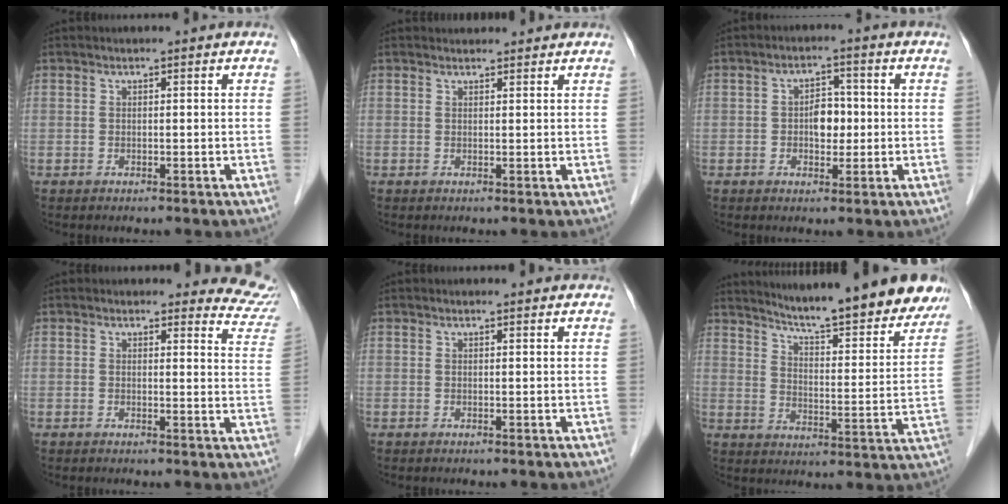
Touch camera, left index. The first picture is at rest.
{"total": 2.6, "force": [2.5, 0.6, 0.2], "torque": [-0.009, 0.019, 0.033]}
{"total": 4.0, "force": [-0.3, 2.5, 3.1], "torque": [-0.052, 0.011, -0.005]}
{"total": 7.9, "force": [7.6, 2.2, -0.3], "torque": [0.049, -0.047, 0.037]}
{"total": 1.9, "force": [1.8, 0.5, 0.4], "torque": [-0.015, 0.007, 0.016]}
{"total": 21.4, "force": [19.0, 2.2, 9.6], "torque": [-0.134, -0.047, 0.248]}